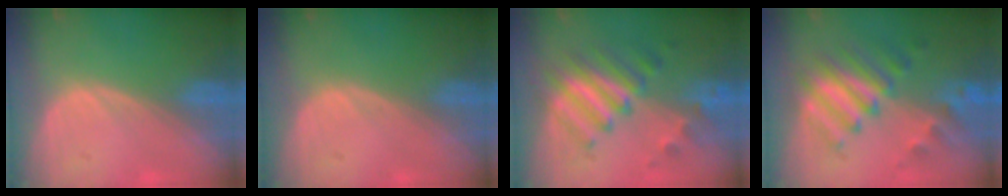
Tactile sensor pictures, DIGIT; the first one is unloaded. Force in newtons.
{"total": 0.0}
{"total": 7.6, "press": 7.6, "slide": 0.9}
{"total": 8.8, "press": 8.1, "slide": 3.4}